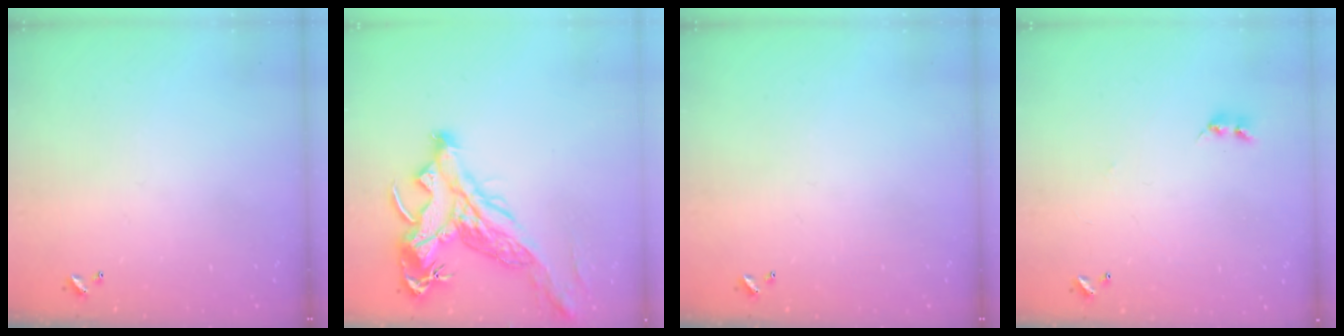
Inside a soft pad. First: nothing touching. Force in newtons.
{"total": 9.2, "press": 8.8, "slide": 2.6}
{"total": 0.0}
{"total": 2.2, "press": 2.2, "slide": 0.4}